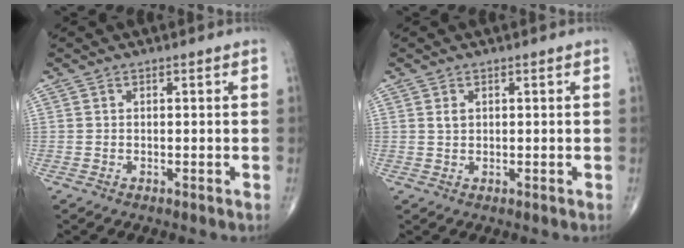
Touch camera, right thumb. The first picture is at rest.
{"total": 1.2, "force": [0.5, 0.8, 0.8], "torque": [-0.013, 0.001, 0.012]}